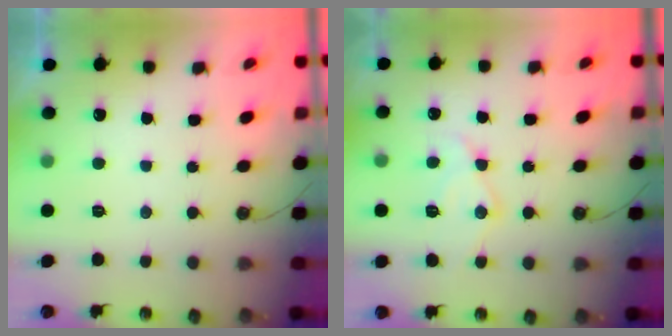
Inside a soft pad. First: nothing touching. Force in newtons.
{"total": 11.0, "press": 11.0, "slide": 0.9}